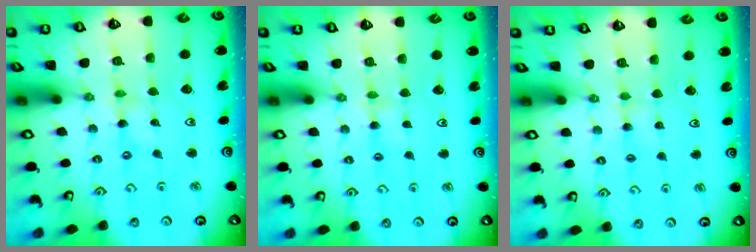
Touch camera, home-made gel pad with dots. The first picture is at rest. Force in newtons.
{"total": 3.7, "press": 3.7, "slide": 0.5}
{"total": 2.7, "press": 2.7, "slide": 0.3}